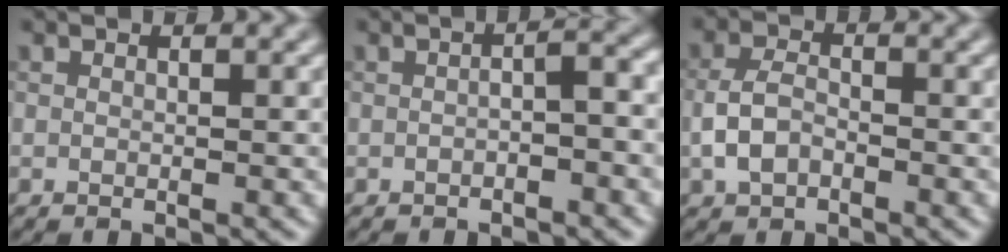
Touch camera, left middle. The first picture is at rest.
{"total": 2.0, "force": [-0.6, 0.4, 1.9], "torque": [-0.032, 0.008, -0.013]}
{"total": 2.7, "force": [-1.0, 1.7, 1.9], "torque": [-0.037, 0.004, -0.024]}